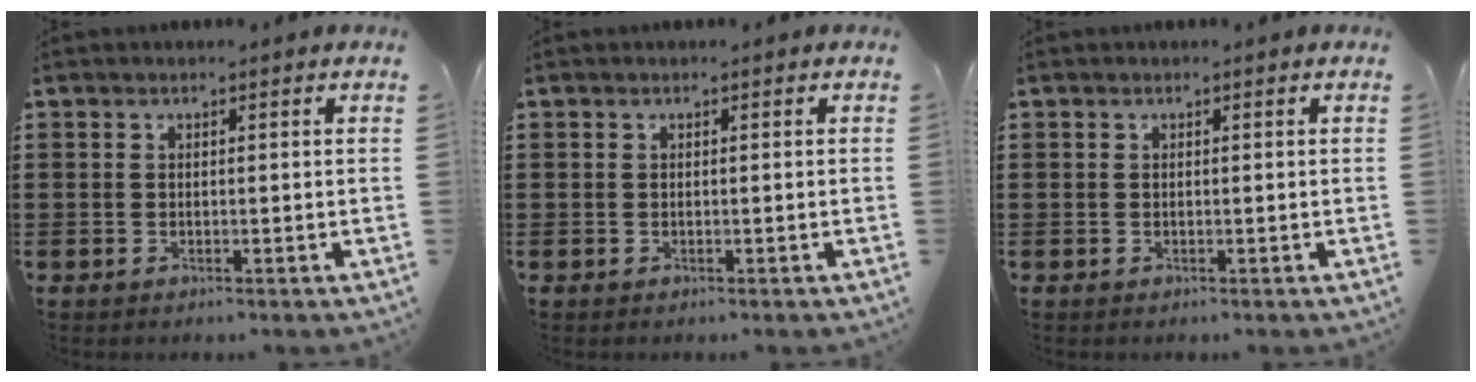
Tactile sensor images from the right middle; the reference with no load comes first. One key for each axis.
{"total": 0.0}
{"total": 0.0}